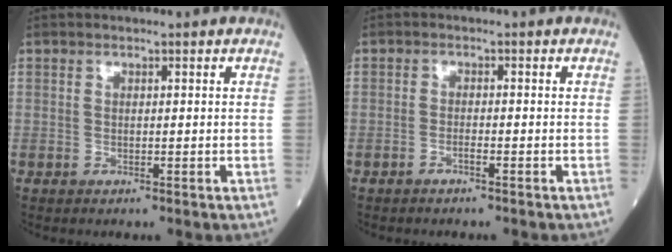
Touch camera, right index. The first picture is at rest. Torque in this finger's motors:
{"motor_torque": [-0.20, -0.01, -0.03, -0.01]}